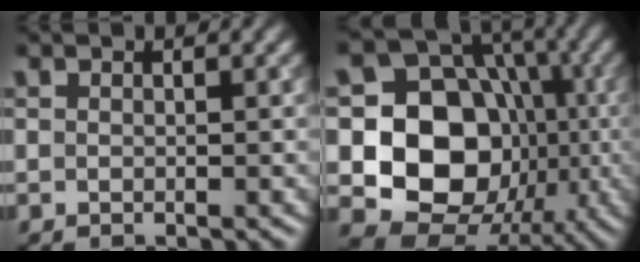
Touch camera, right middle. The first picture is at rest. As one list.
[{"total": 13.2, "force": [-2.0, 11.0, 7.0], "torque": [-0.110, -0.015, -0.053]}]